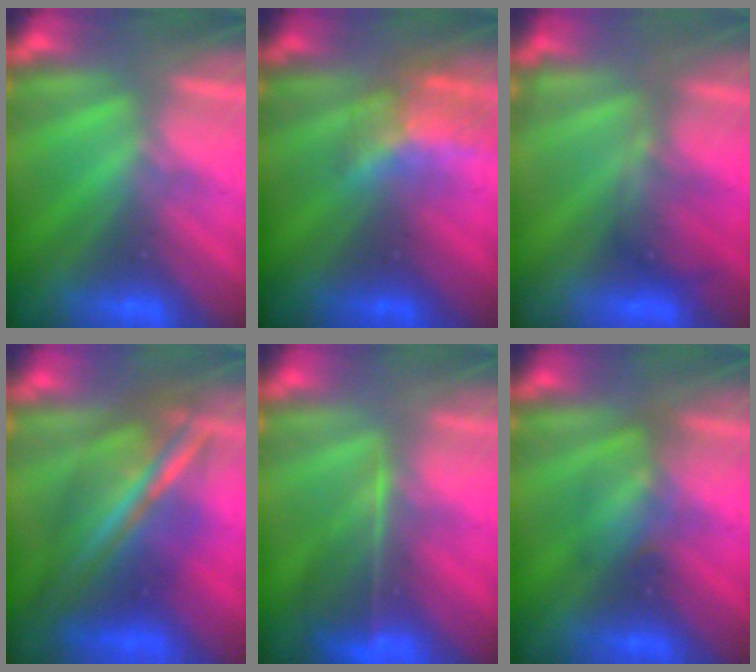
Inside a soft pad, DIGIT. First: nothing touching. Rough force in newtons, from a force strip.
{"total": 2.3}
{"total": 4.7}
{"total": 6.1}
{"total": 7.7}
{"total": 2.4}